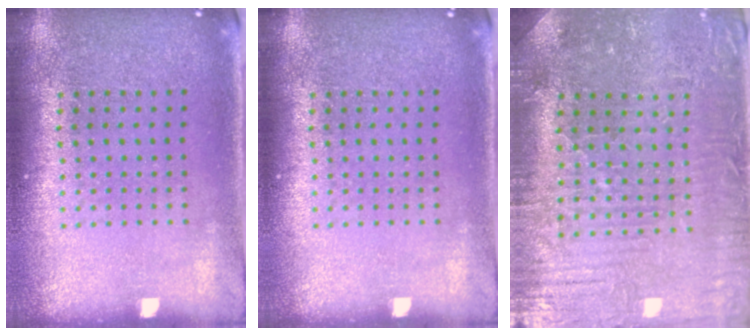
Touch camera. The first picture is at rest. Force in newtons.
{"total": 0.0}
{"total": 2.0, "press": 1.9, "slide": 0.4}